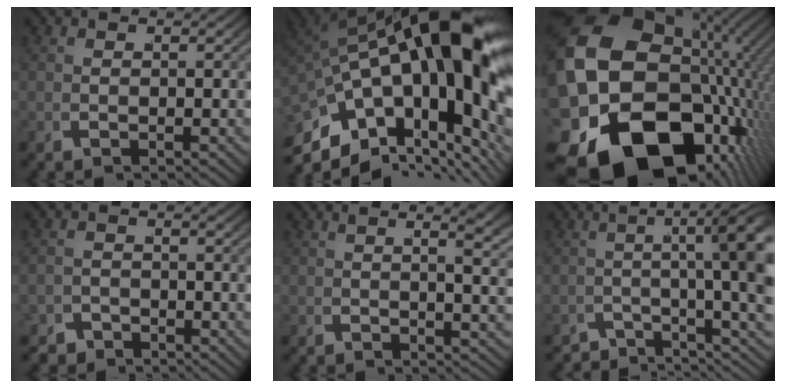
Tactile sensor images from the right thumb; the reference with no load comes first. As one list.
[{"total": 22.7, "force": [1.3, 12.5, 18.9], "torque": [-0.324, -0.030, 0.037]}, {"total": 29.3, "force": [-4.0, 20.2, 20.9], "torque": [-0.387, -0.080, -0.042]}, {"total": 2.5, "force": [-2.3, 0.9, -0.3], "torque": [0.016, -0.014, -0.039]}, {"total": 4.1, "force": [1.6, 1.2, 3.6], "torque": [-0.042, 0.004, 0.021]}, {"total": 8.7, "force": [-1.4, 3.2, 7.9], "torque": [-0.090, 0.009, -0.029]}]